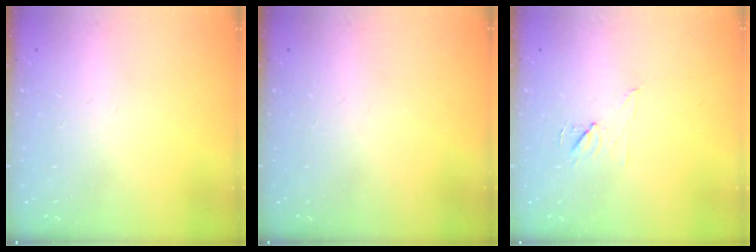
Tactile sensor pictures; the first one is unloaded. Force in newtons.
{"total": 0.0}
{"total": 5.9, "press": 5.9, "slide": 0.9}